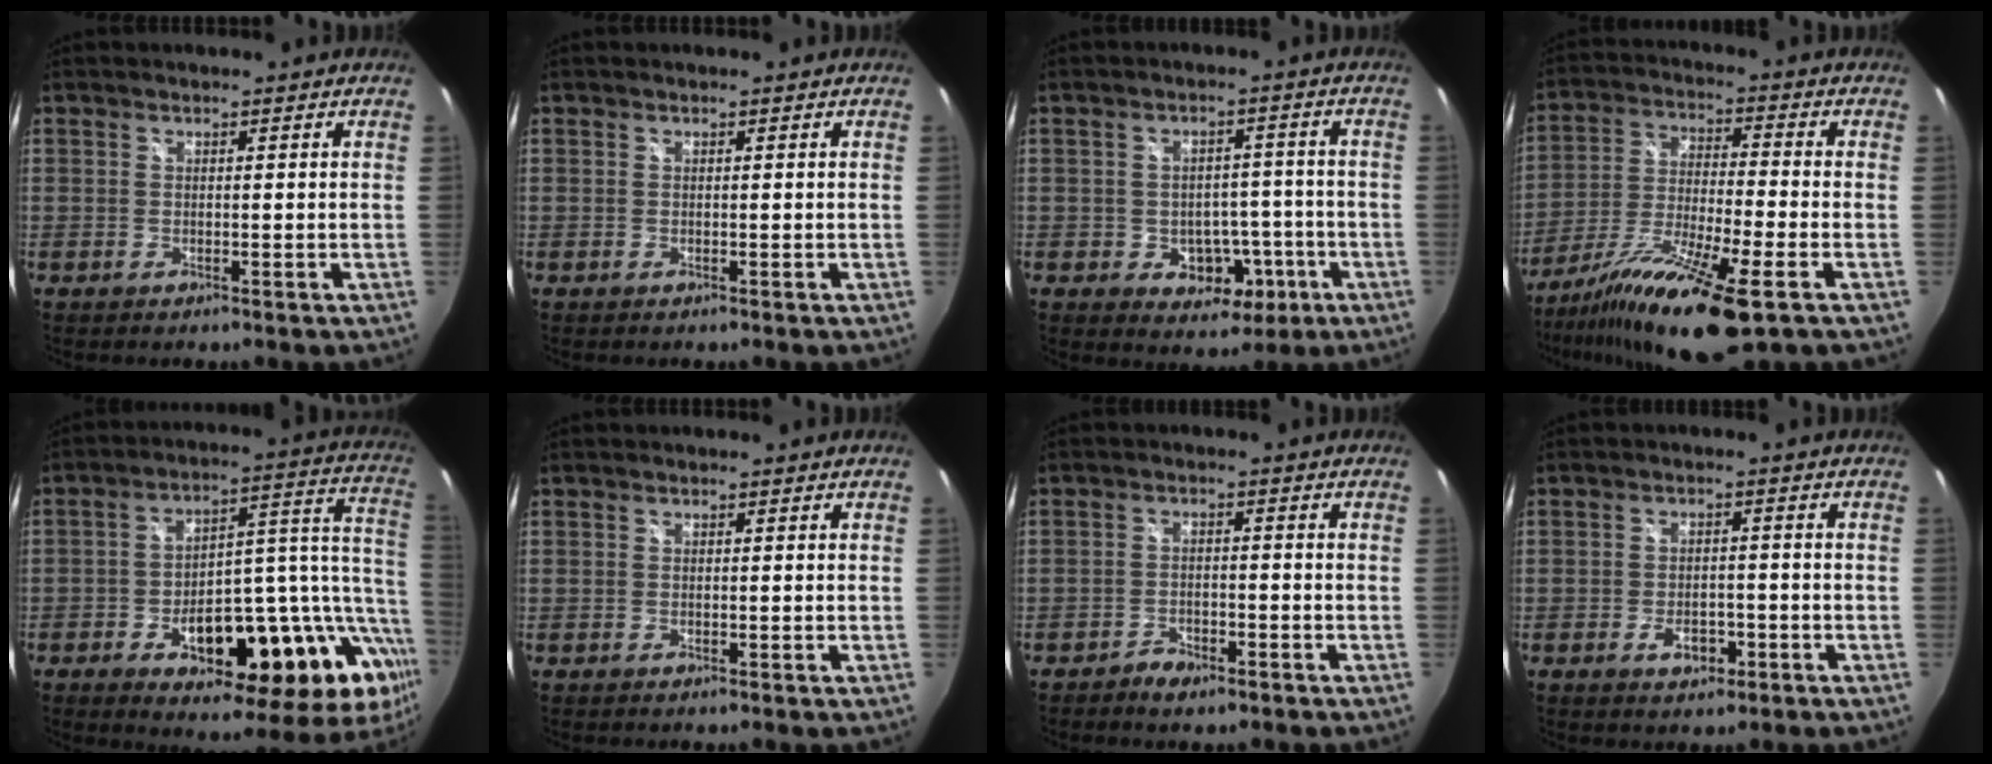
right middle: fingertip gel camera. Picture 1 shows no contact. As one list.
[{"total": 0.0}, {"total": 7.8, "force": [-2.9, 6.2, 3.8], "torque": [-0.066, 0.015, -0.022]}, {"total": 17.1, "force": [-10.9, 2.0, 13.0], "torque": [-0.253, -0.045, -0.197]}, {"total": 28.1, "force": [-11.8, 12.2, 22.4], "torque": [-0.291, 0.031, -0.157]}, {"total": 0.0}, {"total": 3.7, "force": [-2.9, 1.7, 1.6], "torque": [-0.044, -0.001, -0.051]}, {"total": 4.2, "force": [-2.2, 2.5, 2.6], "torque": [-0.052, -0.002, -0.033]}]